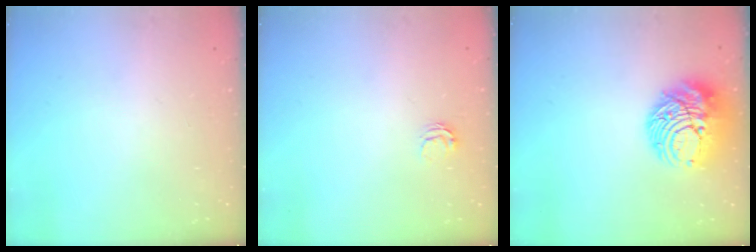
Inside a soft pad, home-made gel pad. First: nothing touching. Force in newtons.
{"total": 3.8, "press": 3.8, "slide": 0.3}
{"total": 12.2, "press": 12.1, "slide": 1.0}